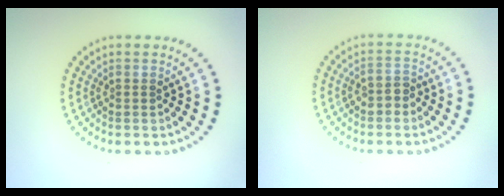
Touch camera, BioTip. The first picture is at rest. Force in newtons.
{"total": 1.6, "press": 1.5, "slide": 0.5}